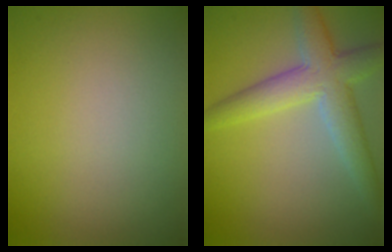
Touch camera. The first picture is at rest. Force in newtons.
{"total": 5.4, "press": 5.4, "slide": 0.1}